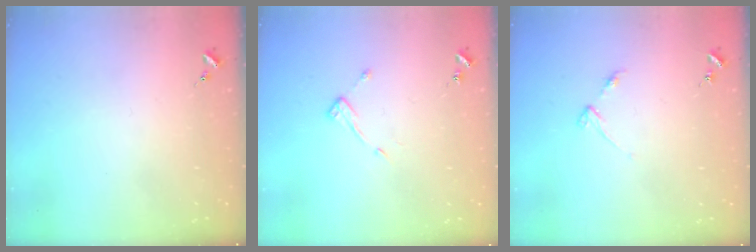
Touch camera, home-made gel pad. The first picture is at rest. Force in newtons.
{"total": 7.1, "press": 7.1, "slide": 0.5}
{"total": 3.4, "press": 3.4, "slide": 0.4}